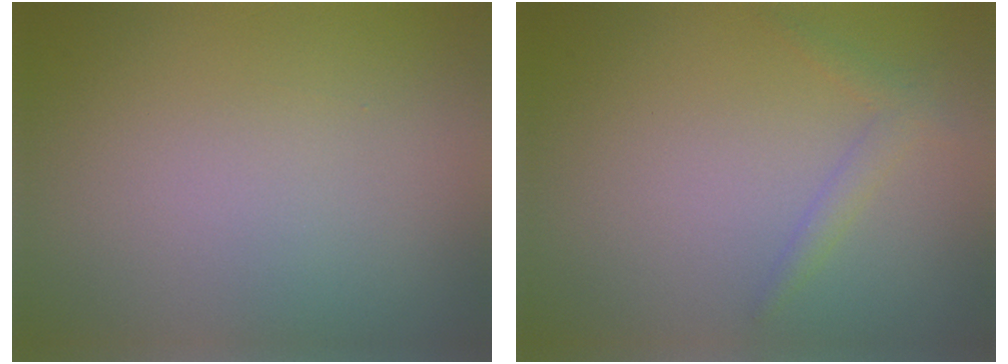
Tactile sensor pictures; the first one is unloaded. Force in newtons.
{"total": 1.4, "press": 1.4, "slide": 0.1}